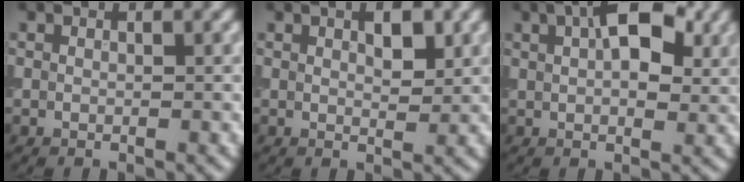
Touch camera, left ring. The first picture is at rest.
{"total": 2.0, "force": [0.9, 0.8, 1.6], "torque": [-0.021, 0.000, 0.016]}
{"total": 6.3, "force": [2.4, 3.0, 5.0], "torque": [-0.073, 0.012, 0.029]}